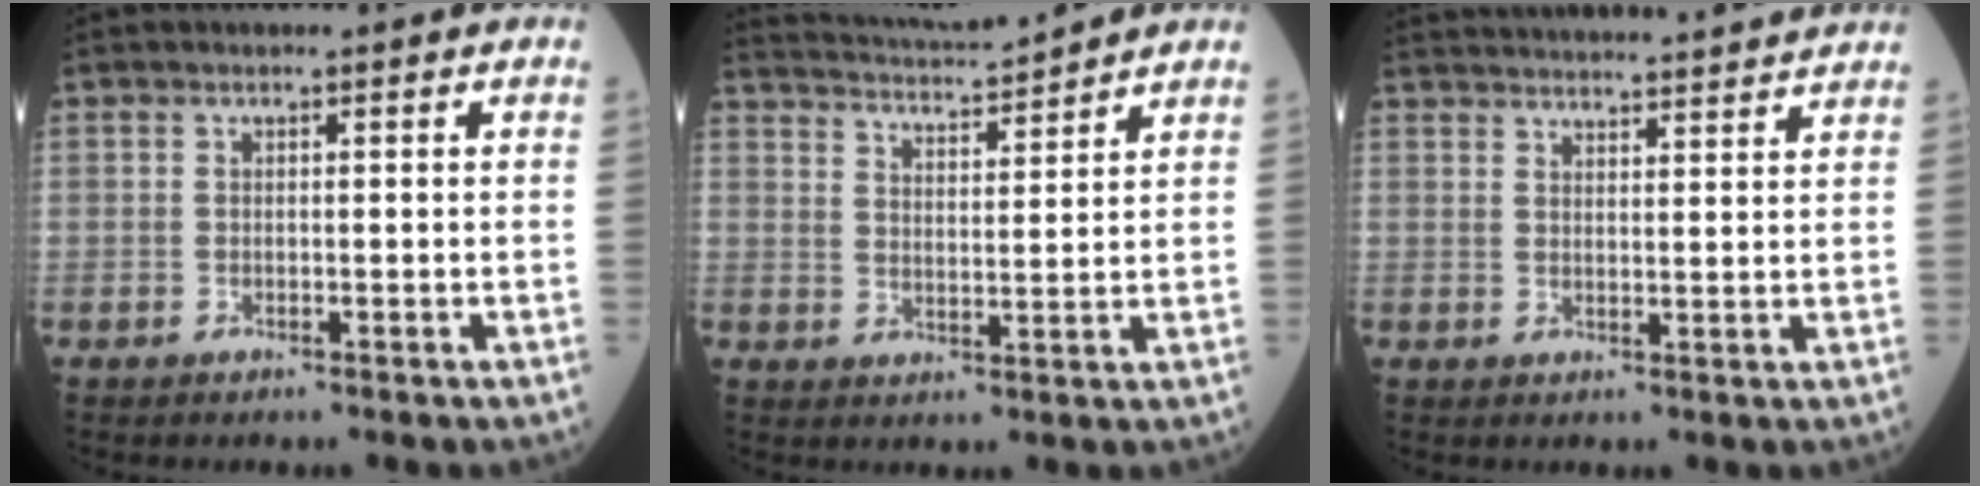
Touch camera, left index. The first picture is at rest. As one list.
[{"total": 11.7, "force": [11.3, -0.5, 3.0], "torque": [-0.063, 0.018, 0.179]}, {"total": 19.8, "force": [19.0, 0.6, 5.3], "torque": [-0.087, 0.008, 0.258]}]